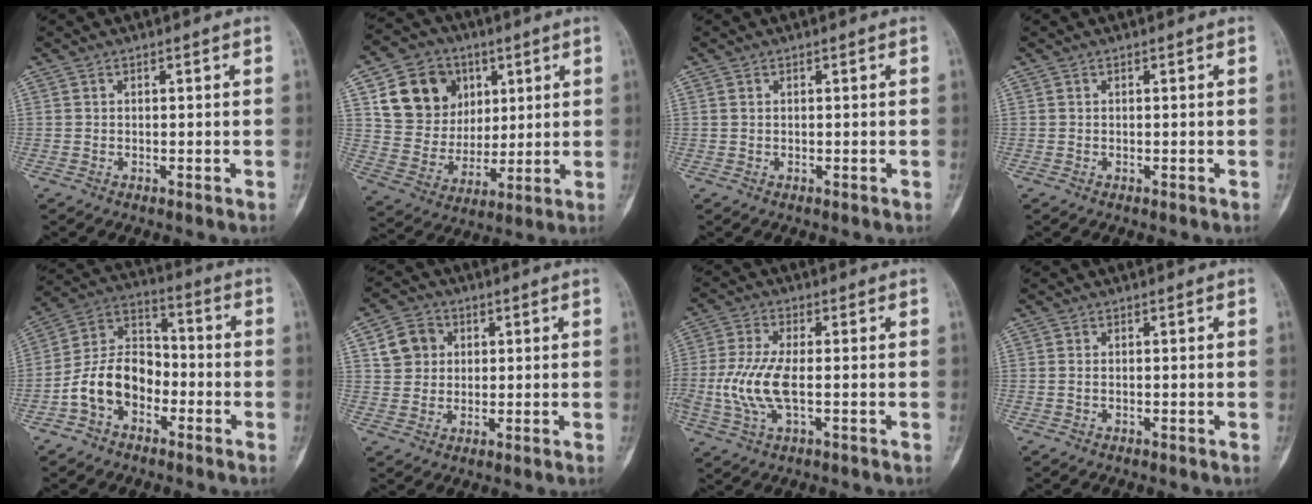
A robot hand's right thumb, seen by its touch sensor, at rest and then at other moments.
{"total": 15.1, "force": [5.6, 12.8, 5.9], "torque": [-0.065, -0.008, 0.107]}
{"total": 0.5, "force": [0.2, 0.3, 0.3], "torque": [-0.010, 0.003, 0.005]}
{"total": 0.0}
{"total": 12.2, "force": [-4.6, 8.5, 7.4], "torque": [-0.120, 0.057, -0.094]}
{"total": 6.7, "force": [2.0, 5.9, 2.5], "torque": [-0.022, 0.002, 0.034]}
{"total": 9.7, "force": [-1.2, 3.9, 8.8], "torque": [-0.214, 0.001, -0.026]}
{"total": 0.6, "force": [0.0, 0.3, 0.5], "torque": [-0.014, -0.001, 0.002]}